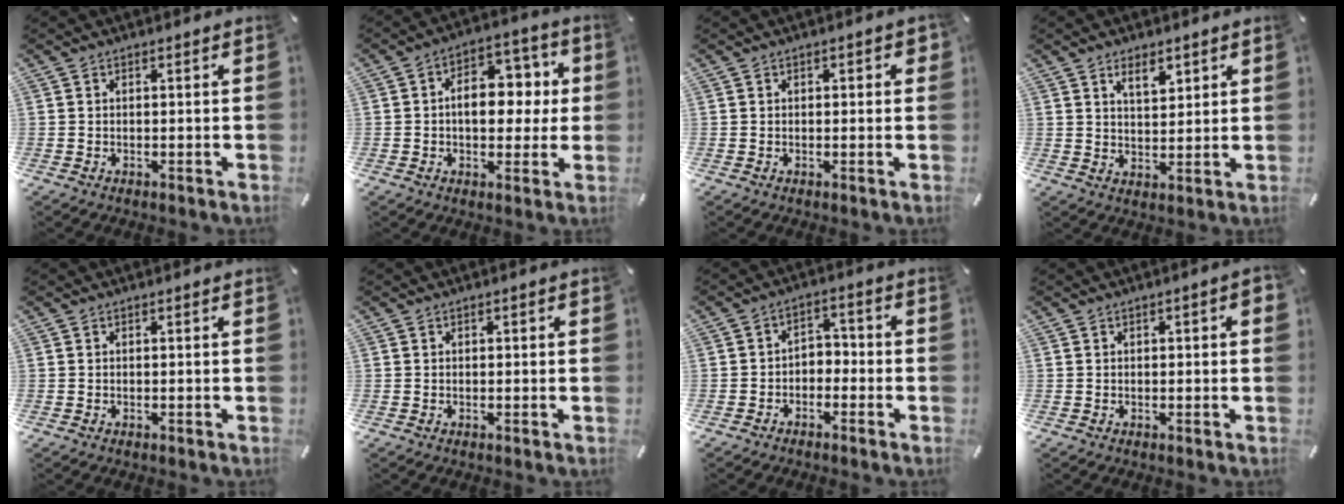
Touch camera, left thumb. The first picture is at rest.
{"total": 11.7, "force": [0.7, 8.1, 8.4], "torque": [-0.101, -0.002, 0.010]}
{"total": 1.1, "force": [0.1, 0.7, 0.9], "torque": [-0.009, 0.001, 0.000]}
{"total": 5.4, "force": [3.4, 2.9, 3.0], "torque": [-0.035, -0.016, 0.057]}
{"total": 0.0}
{"total": 0.0}
{"total": 3.7, "force": [-2.8, 2.3, 0.9], "torque": [-0.017, 0.018, -0.058]}
{"total": 1.5, "force": [0.1, 0.6, 1.4], "torque": [-0.026, 0.003, 0.001]}